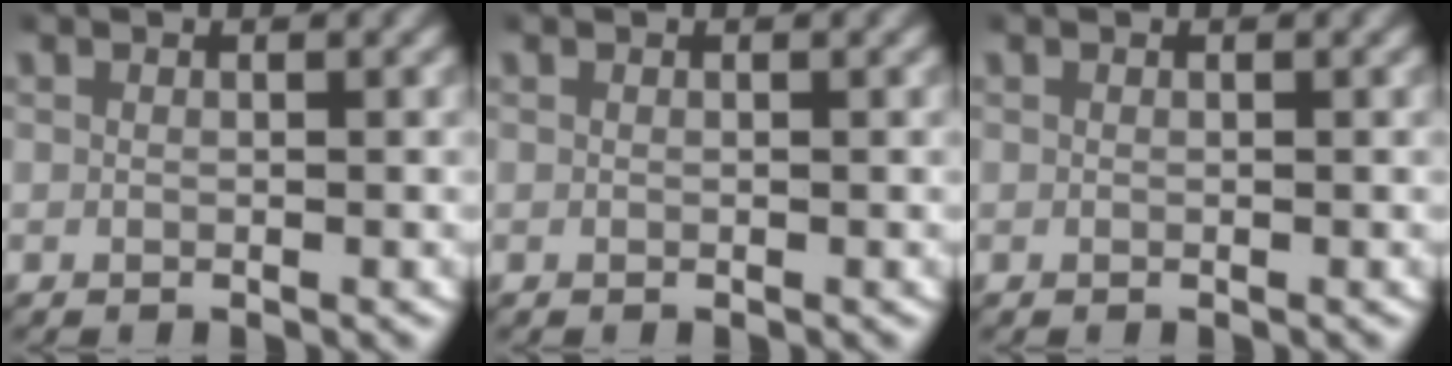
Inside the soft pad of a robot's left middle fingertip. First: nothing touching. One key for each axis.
{"total": 0.0}
{"total": 0.0}